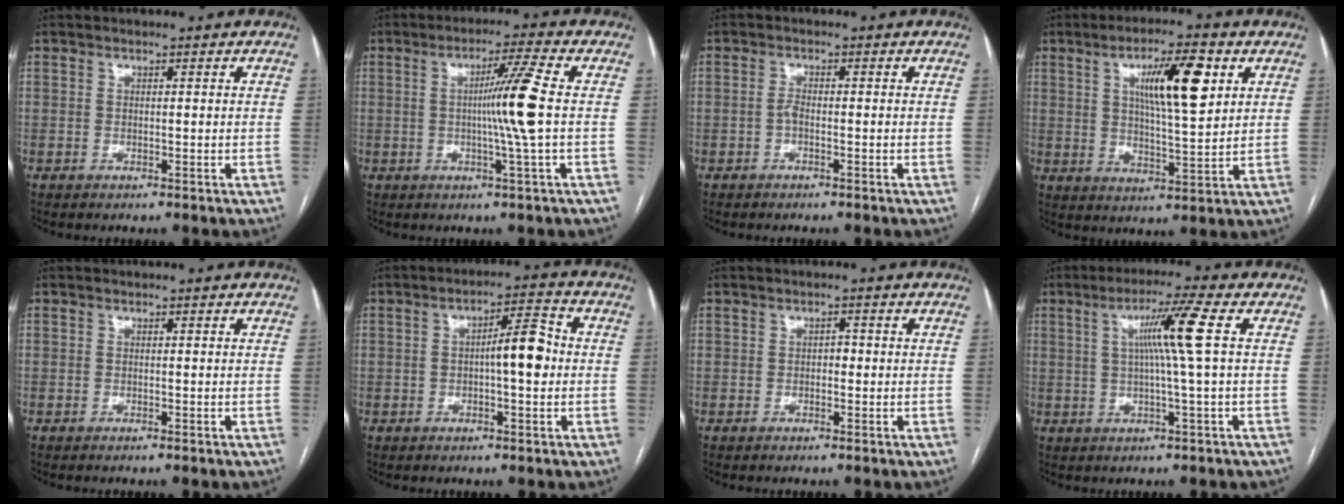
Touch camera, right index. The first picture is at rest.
{"total": 8.0, "force": [0.0, -2.0, 7.8], "torque": [-0.133, -0.001, 0.001]}
{"total": 1.2, "force": [-0.5, 0.4, 1.0], "torque": [-0.020, 0.003, -0.011]}
{"total": 11.3, "force": [4.1, 1.9, 10.3], "torque": [-0.171, 0.005, 0.067]}
{"total": 0.0}
{"total": 6.8, "force": [-0.2, 1.5, 6.6], "torque": [-0.101, 0.021, -0.004]}
{"total": 1.1, "force": [-0.2, 0.7, 0.9], "torque": [-0.007, 0.004, -0.005]}
{"total": 7.9, "force": [1.5, -1.8, 7.5], "torque": [-0.134, 0.007, 0.031]}